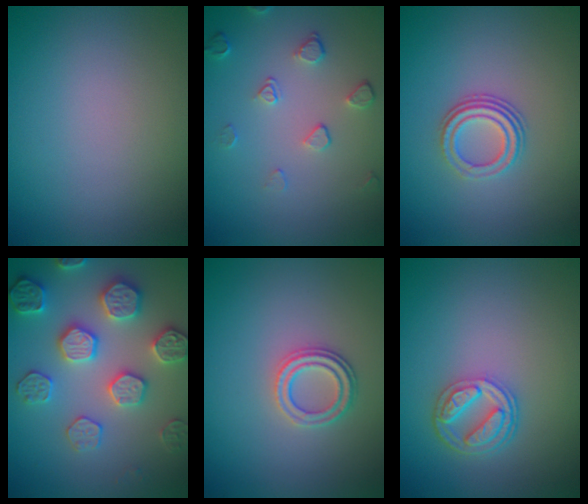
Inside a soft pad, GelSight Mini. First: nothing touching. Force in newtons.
{"total": 2.0, "press": 1.3, "slide": 1.5}
{"total": 3.0, "press": 2.2, "slide": 2.0}
{"total": 4.9, "press": 4.9, "slide": 0.5}
{"total": 2.4, "press": 2.0, "slide": 1.2}
{"total": 4.0, "press": 3.1, "slide": 2.5}